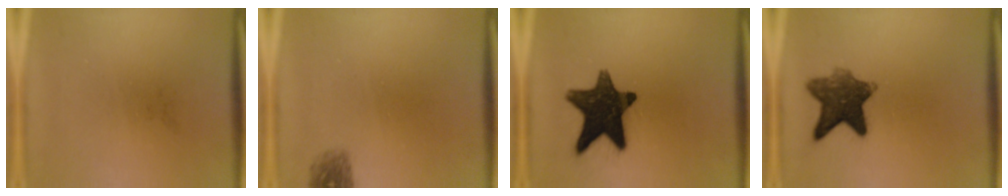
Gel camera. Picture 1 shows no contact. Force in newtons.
{"total": 1.6}
{"total": 14.7}
{"total": 9.1}